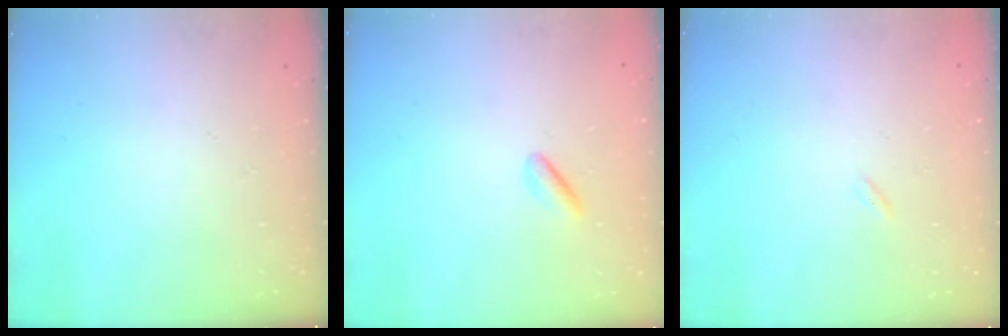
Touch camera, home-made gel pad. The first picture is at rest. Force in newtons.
{"total": 1.5, "press": 1.1, "slide": 0.9}
{"total": 0.0}